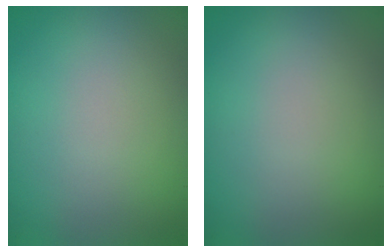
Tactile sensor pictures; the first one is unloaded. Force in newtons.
{"total": 0.0}